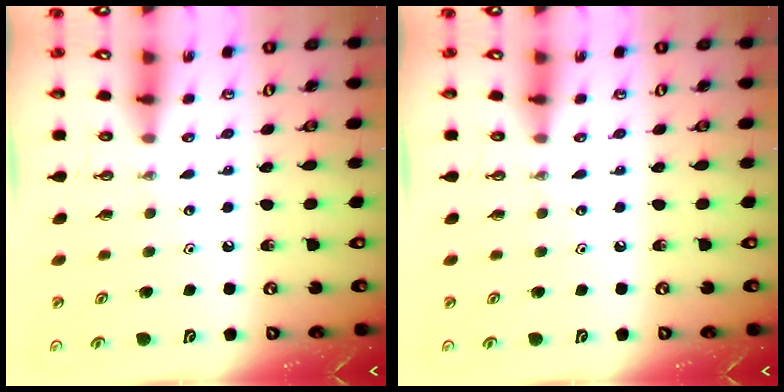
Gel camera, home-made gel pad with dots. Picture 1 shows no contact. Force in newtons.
{"total": 0.0}